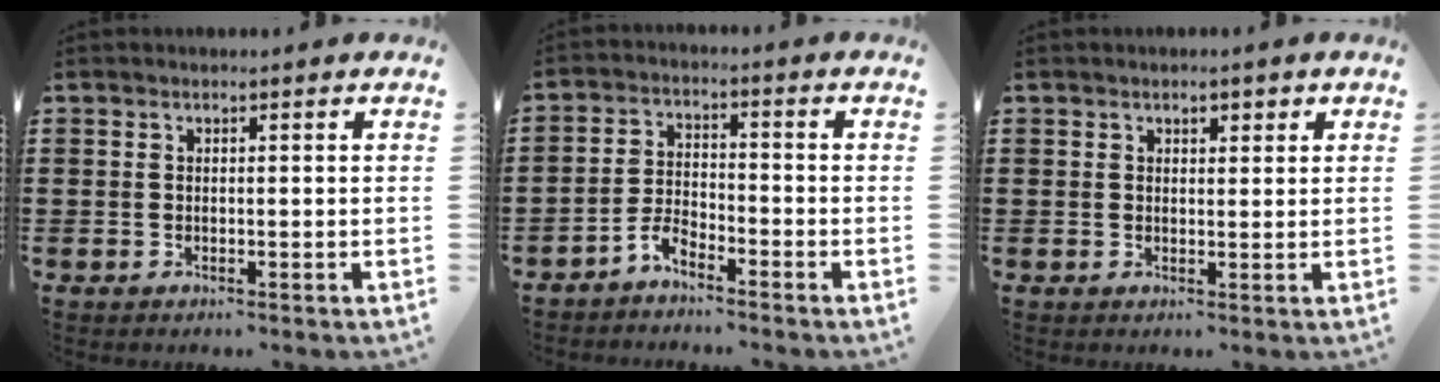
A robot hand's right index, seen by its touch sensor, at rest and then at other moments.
{"total": 3.4, "force": [-3.2, 0.7, 1.0], "torque": [-0.035, 0.005, -0.069]}
{"total": 1.4, "force": [0.8, 0.9, 0.7], "torque": [-0.009, 0.003, 0.013]}